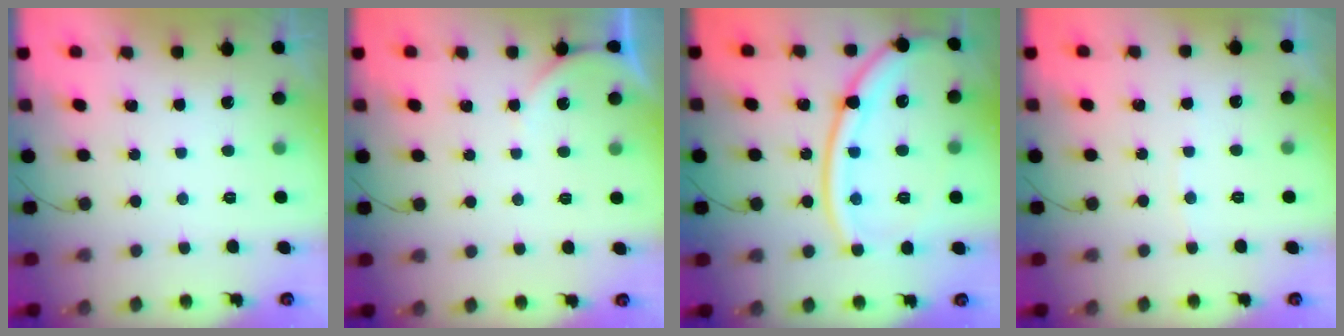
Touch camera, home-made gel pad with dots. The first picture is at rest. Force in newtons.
{"total": 3.5, "press": 3.4, "slide": 0.4}
{"total": 18.4, "press": 18.3, "slide": 1.9}
{"total": 2.2, "press": 2.2, "slide": 0.3}